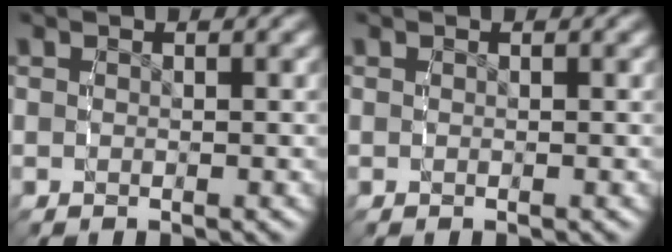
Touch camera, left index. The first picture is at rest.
{"total": 0.0}